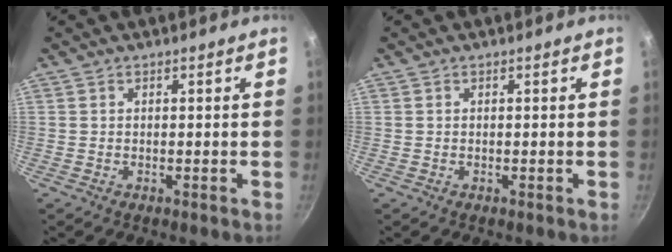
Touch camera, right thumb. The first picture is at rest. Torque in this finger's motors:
{"motor_torque": [0.05, 0.04, -0.01, 0.00, 0.00]}